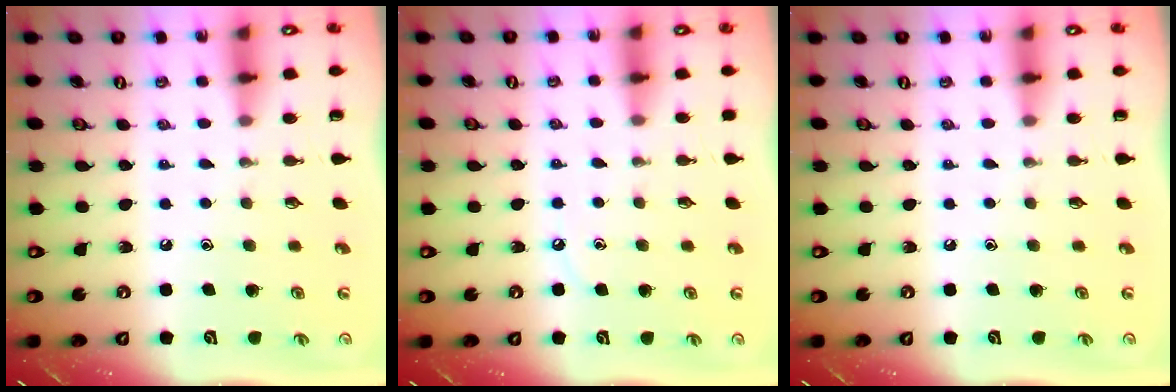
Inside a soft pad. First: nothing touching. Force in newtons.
{"total": 3.2, "press": 3.2, "slide": 0.5}
{"total": 0.0}